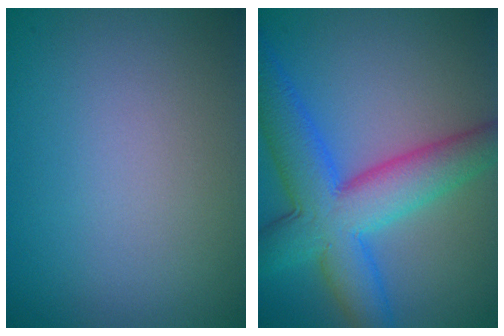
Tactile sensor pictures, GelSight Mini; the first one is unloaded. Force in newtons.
{"total": 9.0, "press": 9.0, "slide": 0.3}